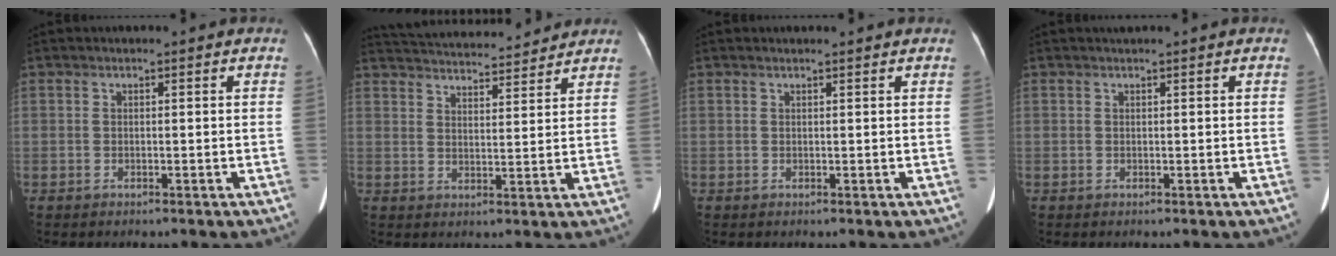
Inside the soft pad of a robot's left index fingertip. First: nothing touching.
{"total": 16.7, "force": [15.7, 2.8, 4.8], "torque": [-0.087, 0.031, 0.229]}
{"total": 1.7, "force": [1.6, 0.1, 0.4], "torque": [-0.011, 0.013, 0.023]}
{"total": 0.7, "force": [0.6, -0.1, 0.4], "torque": [-0.007, 0.009, 0.014]}